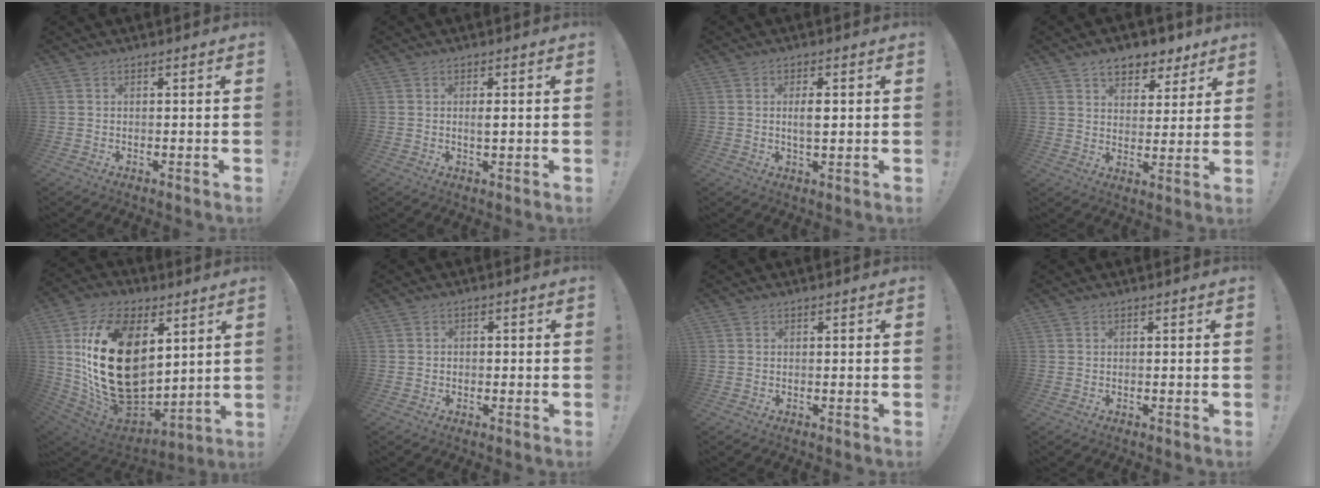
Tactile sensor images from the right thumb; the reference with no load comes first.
{"total": 1.8, "force": [0.0, 0.7, 1.7], "torque": [-0.021, -0.003, -0.003]}
{"total": 4.4, "force": [0.3, 1.9, 3.9], "torque": [-0.072, -0.001, 0.000]}
{"total": 8.7, "force": [6.1, 5.2, 3.4], "torque": [-0.043, -0.039, 0.112]}
{"total": 30.7, "force": [6.0, 20.3, 22.3], "torque": [-0.444, -0.039, 0.128]}
{"total": 1.8, "force": [-1.0, 1.3, 0.7], "torque": [-0.013, 0.009, -0.018]}
{"total": 0.0}
{"total": 0.0}